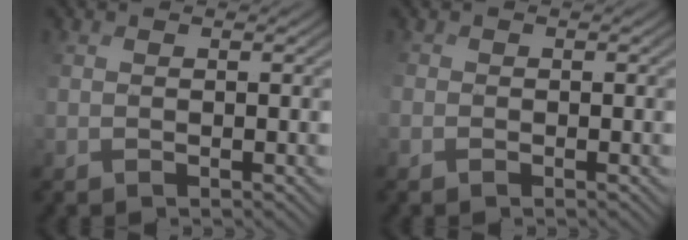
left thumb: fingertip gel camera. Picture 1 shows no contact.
{"total": 1.0, "force": [-0.5, 0.8, 0.4], "torque": [-0.011, 0.000, -0.008]}